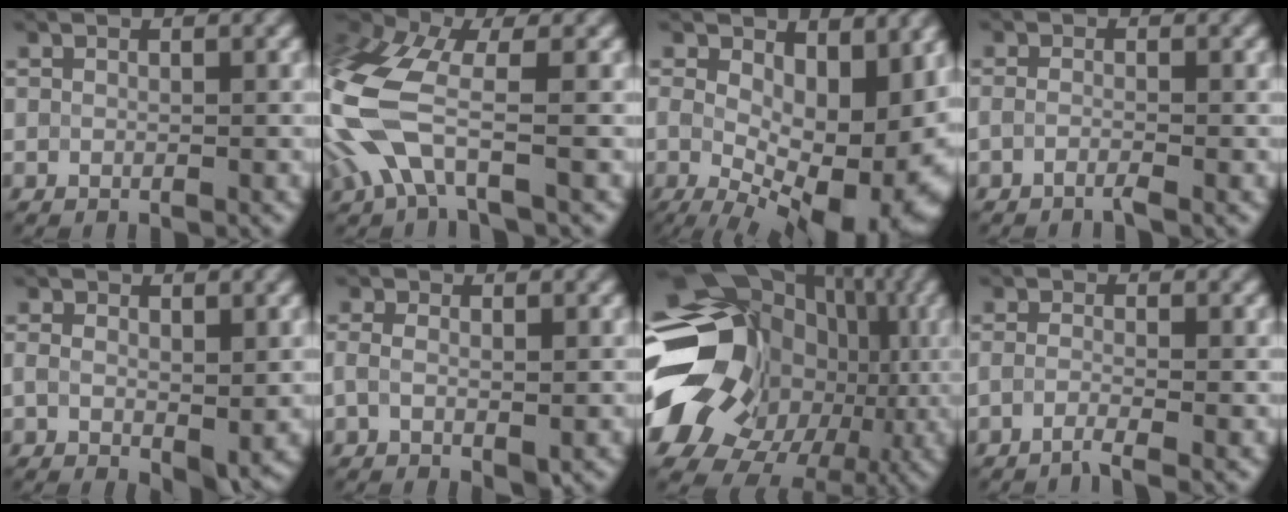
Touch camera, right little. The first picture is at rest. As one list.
[{"total": 7.3, "force": [-2.6, 3.0, 6.1], "torque": [-0.156, 0.005, -0.061]}, {"total": 16.4, "force": [-1.0, 8.2, 14.2], "torque": [-0.184, -0.027, 0.014]}, {"total": 1.4, "force": [-1.4, -0.1, 0.4], "torque": [-0.002, -0.001, -0.026]}, {"total": 3.5, "force": [-0.7, 1.9, 2.9], "torque": [-0.057, -0.006, 0.000]}, {"total": 2.2, "force": [-1.0, 0.7, 1.8], "torque": [-0.030, -0.001, -0.009]}, {"total": 19.4, "force": [-3.0, 16.6, 9.6], "torque": [-0.153, 0.001, -0.059]}, {"total": 2.1, "force": [-1.9, 0.1, 0.9], "torque": [-0.008, -0.001, -0.039]}]